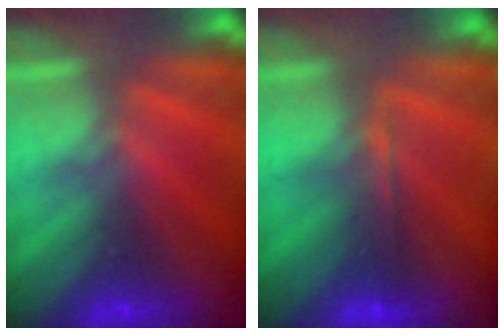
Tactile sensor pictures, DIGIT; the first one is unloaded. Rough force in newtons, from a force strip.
{"total": 1.8}